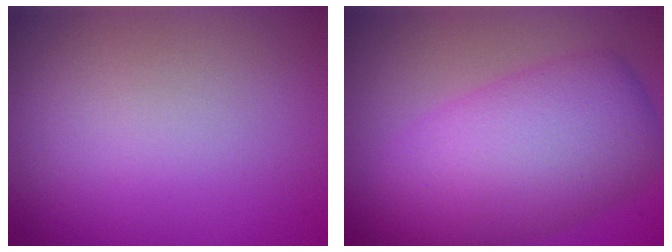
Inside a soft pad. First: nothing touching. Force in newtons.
{"total": 8.8, "press": 8.8, "slide": 0.2}